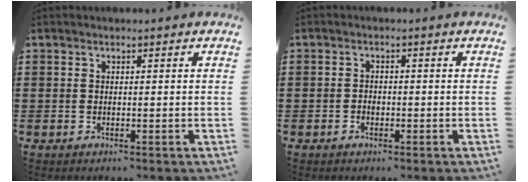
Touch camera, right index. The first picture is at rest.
{"total": 1.0, "force": [-0.5, 0.5, 0.7], "torque": [-0.016, -0.005, -0.008]}